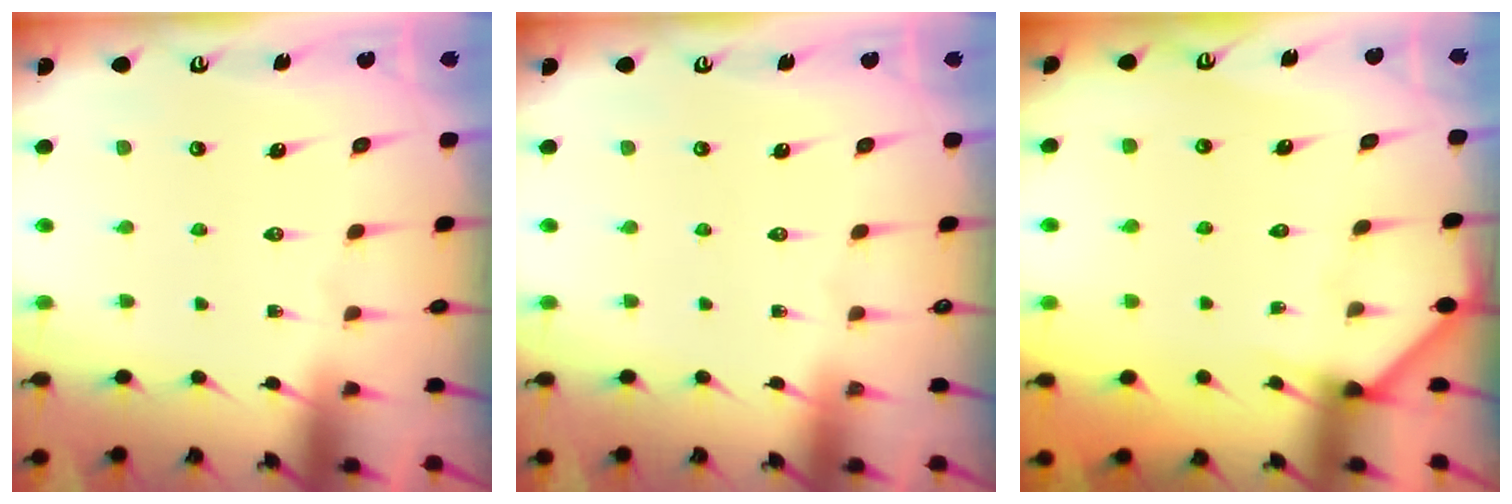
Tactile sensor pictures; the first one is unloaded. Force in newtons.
{"total": 0.0}
{"total": 2.3, "press": 2.3, "slide": 0.1}